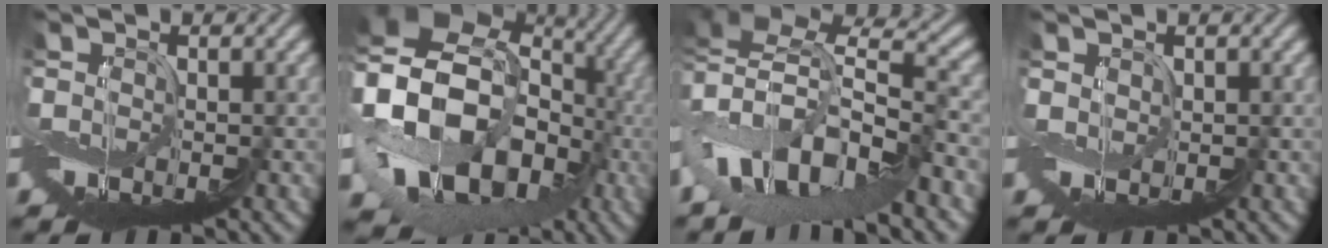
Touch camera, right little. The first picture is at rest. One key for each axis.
{"total": 13.7, "fx": -0.4, "fy": 12.0, "fz": 6.6, "tx": -0.146, "ty": 0.015, "tz": -0.025}
{"total": 6.8, "fx": -5.6, "fy": 1.4, "fz": 3.6, "tx": -0.115, "ty": 0.019, "tz": -0.085}
{"total": 1.8, "fx": 1.7, "fy": 0.1, "fz": -0.7, "tx": -0.004, "ty": 0.005, "tz": 0.032}